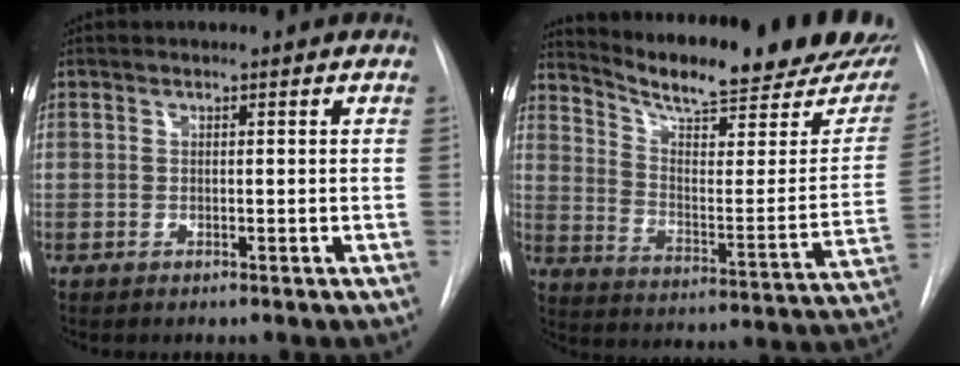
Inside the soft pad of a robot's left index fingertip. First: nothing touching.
{"total": 25.3, "force": [21.7, 3.6, 12.4], "torque": [-0.189, -0.084, 0.285]}